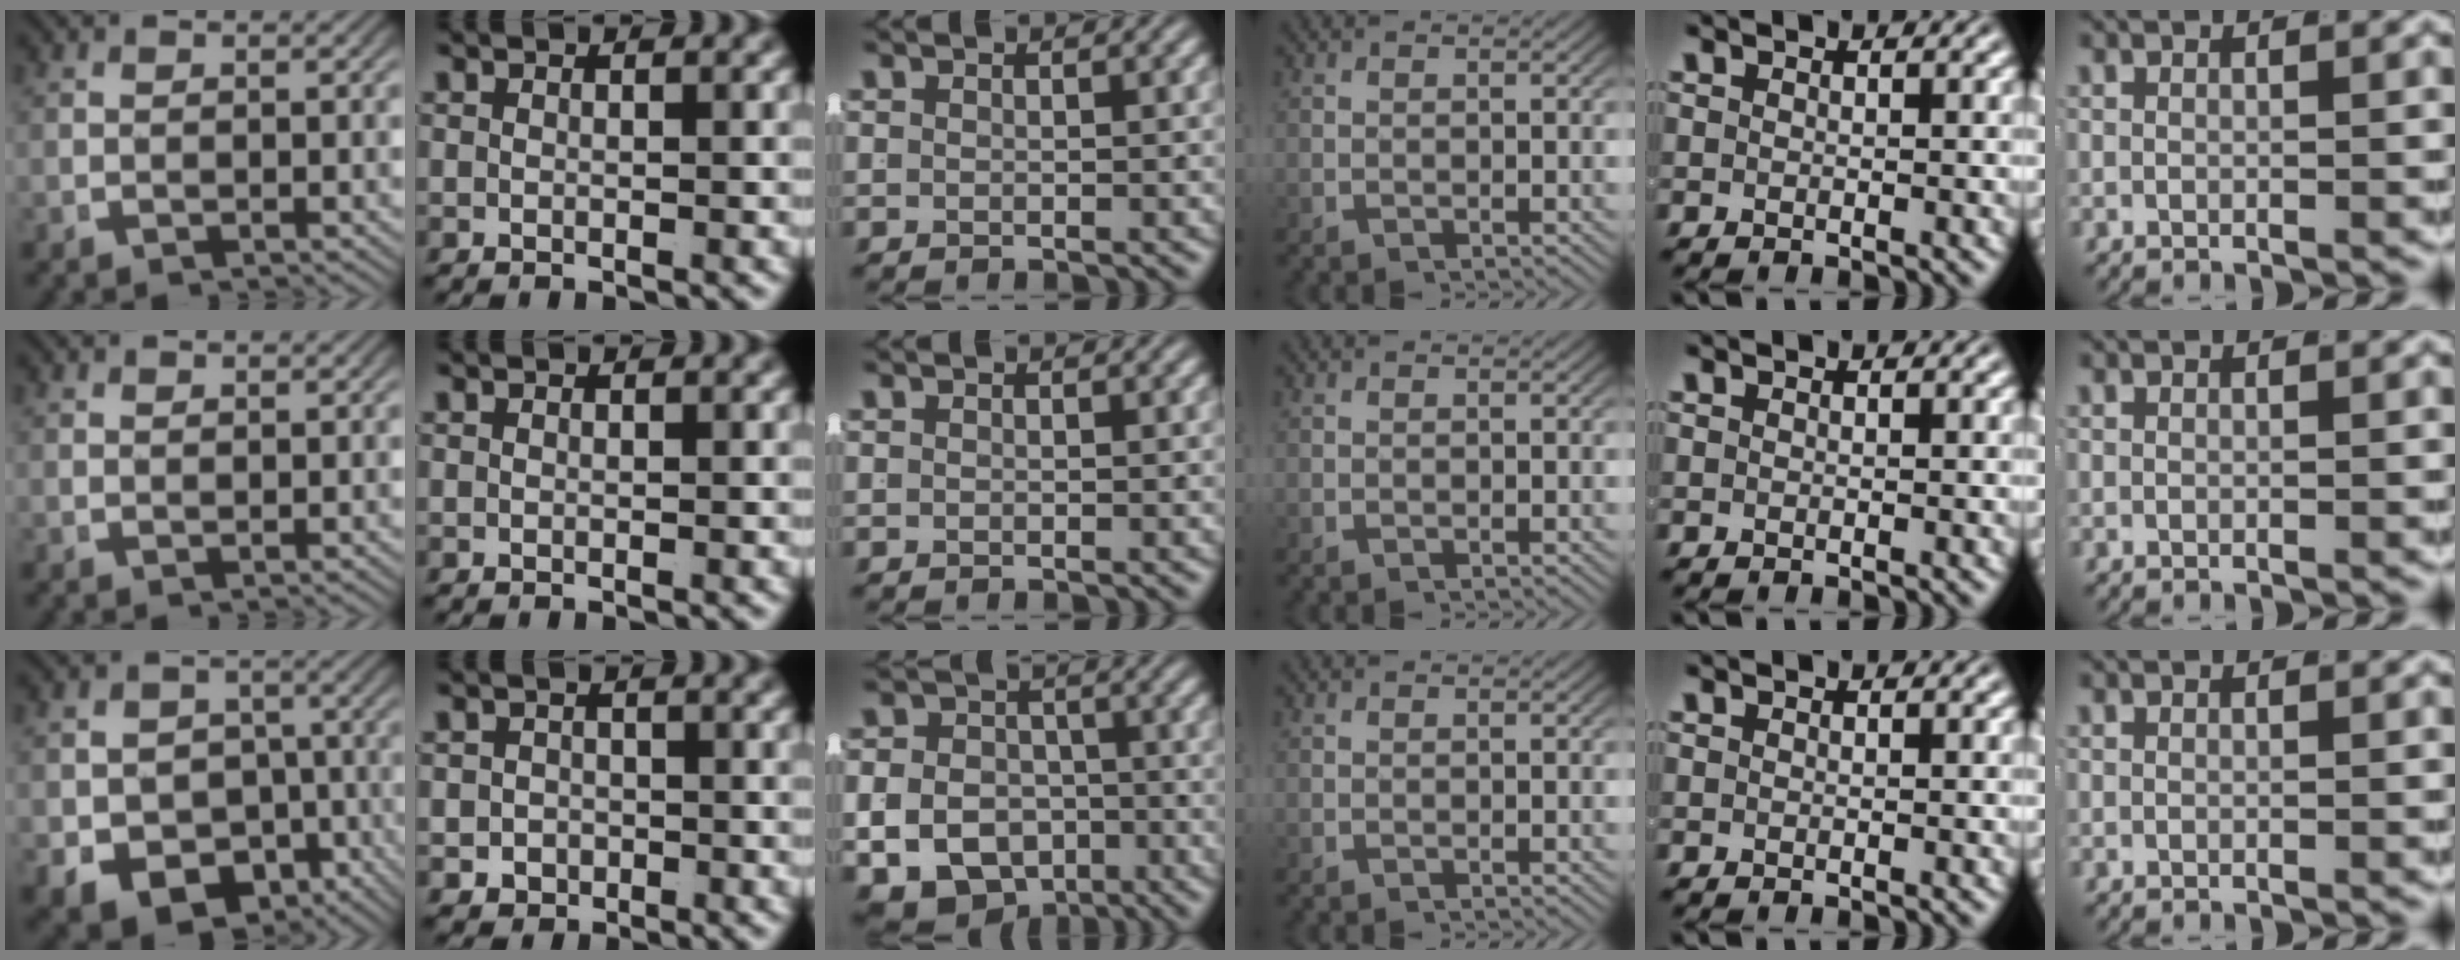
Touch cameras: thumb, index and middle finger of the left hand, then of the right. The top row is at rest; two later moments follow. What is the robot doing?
{"motion": "lift_and_place", "object": "shirt"}